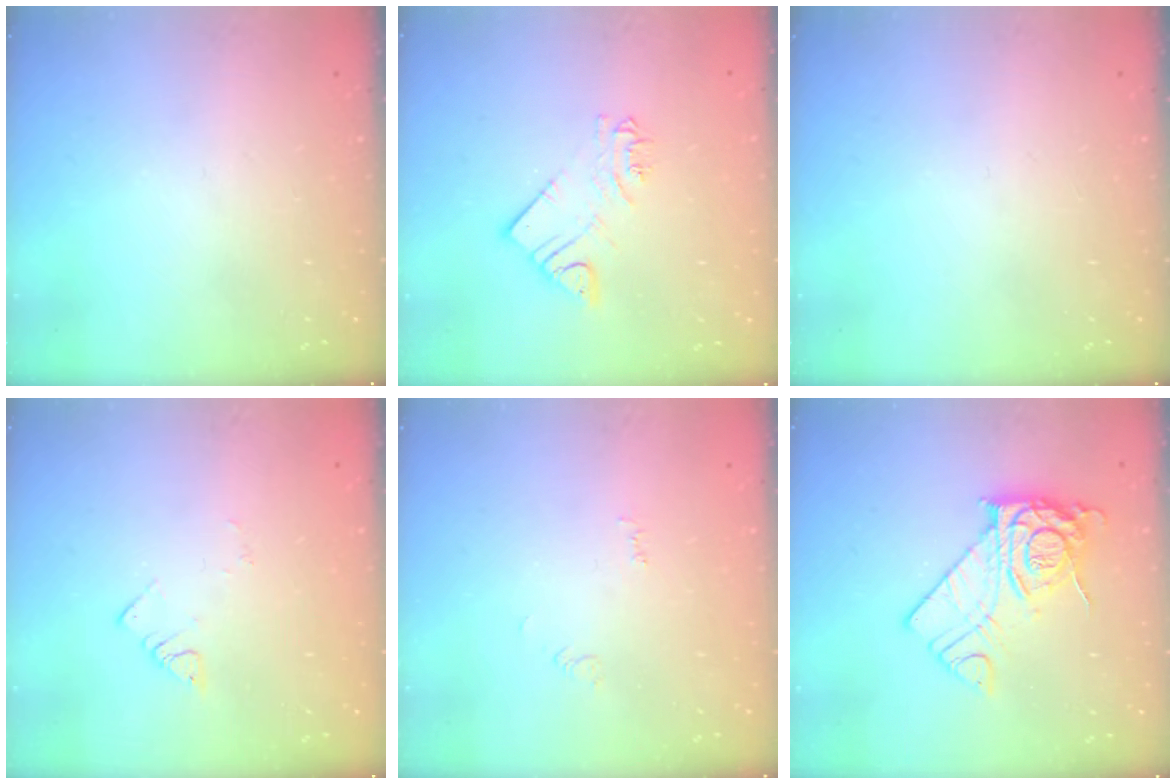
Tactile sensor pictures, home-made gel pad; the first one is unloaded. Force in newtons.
{"total": 6.2, "press": 6.2, "slide": 0.4}
{"total": 0.0}
{"total": 2.6, "press": 2.5, "slide": 0.2}
{"total": 3.2, "press": 3.1, "slide": 0.6}
{"total": 11.5, "press": 11.5, "slide": 1.2}